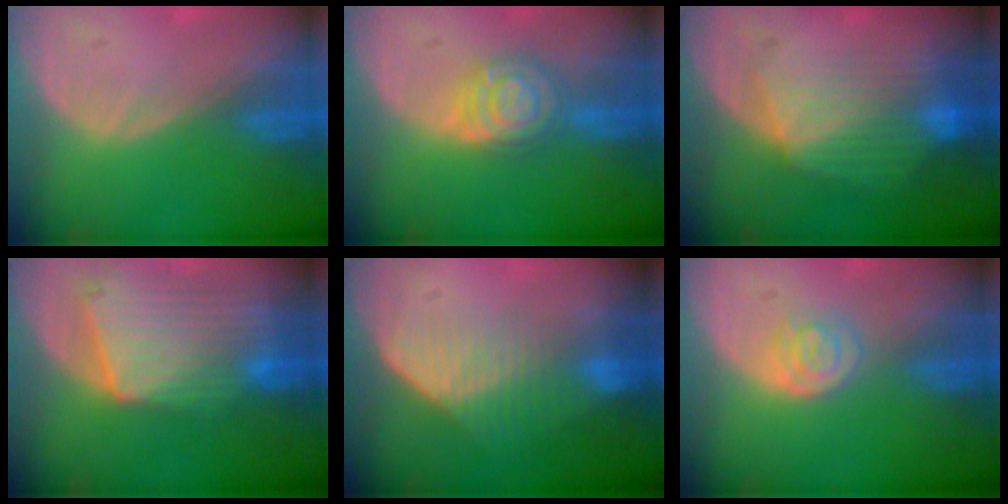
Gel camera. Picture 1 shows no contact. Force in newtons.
{"total": 6.6, "press": 6.5, "slide": 0.5}
{"total": 8.8, "press": 8.1, "slide": 3.6}
{"total": 10.4, "press": 9.1, "slide": 5.0}
{"total": 7.3, "press": 6.3, "slide": 3.8}
{"total": 3.3, "press": 3.2, "slide": 0.6}